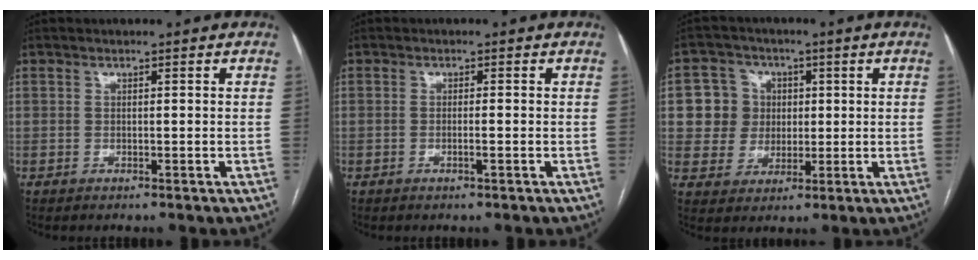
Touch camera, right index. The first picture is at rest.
{"total": 1.2, "force": [-0.4, -0.1, 1.1], "torque": [-0.023, 0.000, -0.005]}
{"total": 7.3, "force": [1.2, 7.1, 1.3], "torque": [-0.034, 0.030, 0.026]}